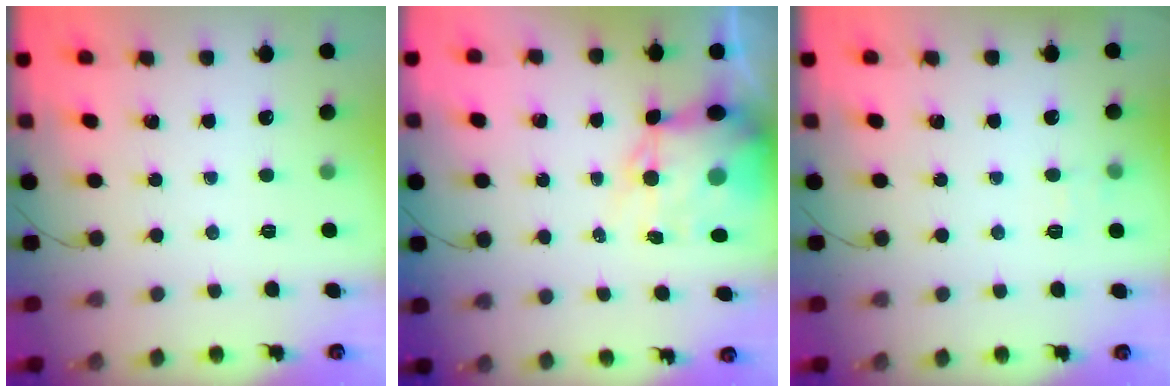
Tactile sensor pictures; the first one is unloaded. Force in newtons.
{"total": 10.7, "press": 10.3, "slide": 3.1}
{"total": 4.9, "press": 4.7, "slide": 1.6}